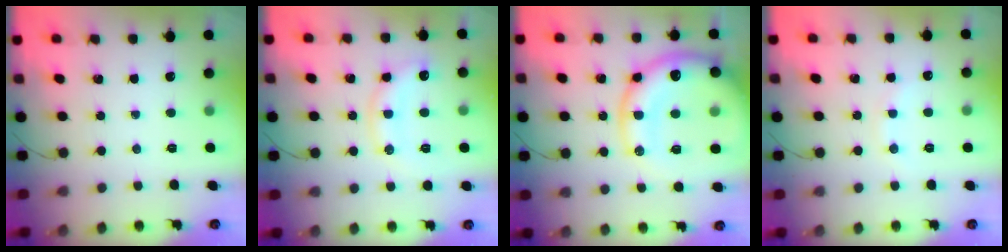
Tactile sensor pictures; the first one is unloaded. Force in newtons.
{"total": 11.3, "press": 11.3, "slide": 0.6}
{"total": 25.2, "press": 24.6, "slide": 5.3}
{"total": 5.8, "press": 5.6, "slide": 1.6}